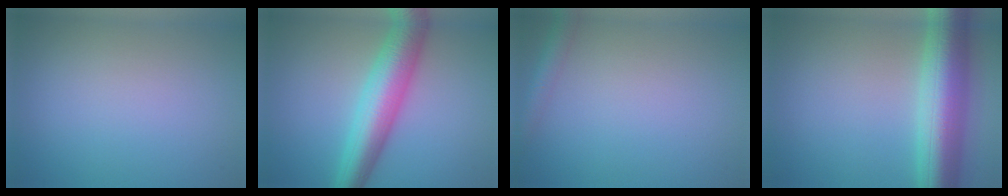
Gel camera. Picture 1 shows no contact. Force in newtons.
{"total": 7.3, "press": 7.3, "slide": 0.1}
{"total": 2.4, "press": 2.4, "slide": 0.1}
{"total": 9.2, "press": 9.2, "slide": 0.1}